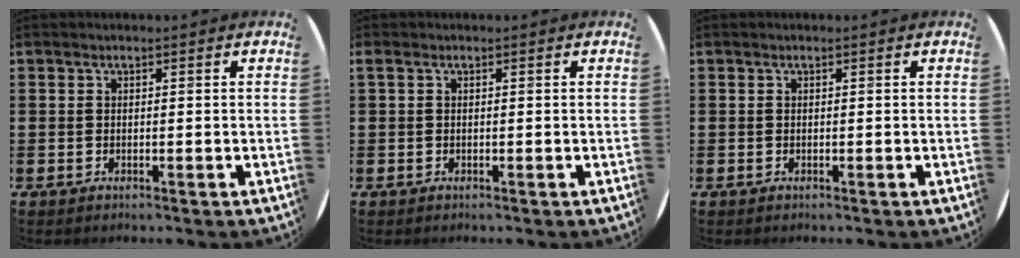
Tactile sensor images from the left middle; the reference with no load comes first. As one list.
[{"total": 0.0}, {"total": 0.0}]